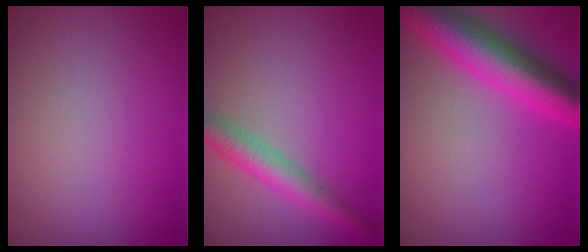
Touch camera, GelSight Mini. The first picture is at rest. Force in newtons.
{"total": 3.8, "press": 3.8, "slide": 0.2}
{"total": 8.3, "press": 8.3, "slide": 0.1}